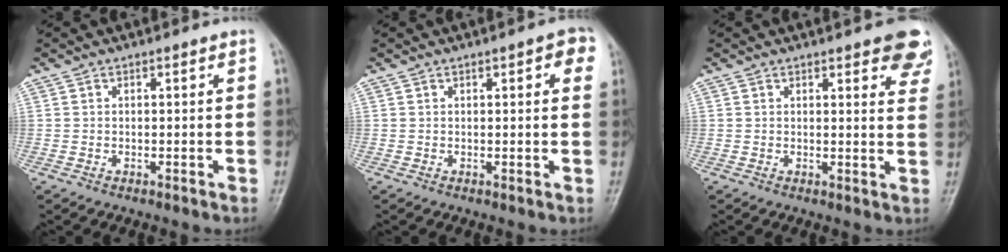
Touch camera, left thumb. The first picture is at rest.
{"total": 3.9, "force": [1.7, 1.3, 3.3], "torque": [-0.026, 0.000, 0.012]}
{"total": 8.0, "force": [5.4, 2.7, 5.3], "torque": [-0.033, -0.023, 0.057]}